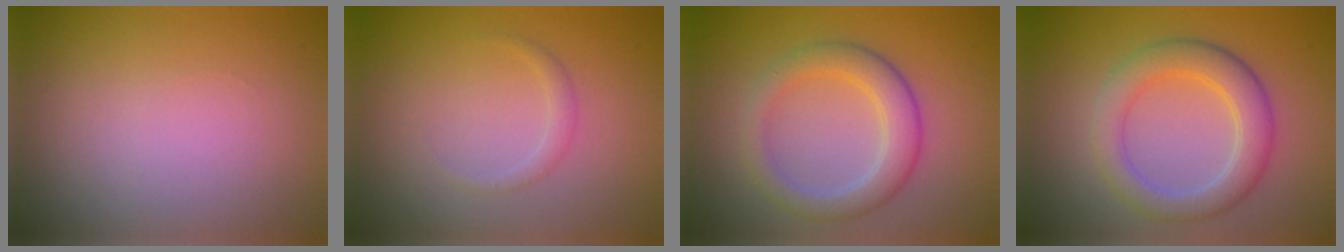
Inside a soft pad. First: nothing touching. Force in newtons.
{"total": 1.0, "press": 1.0, "slide": 0.0}
{"total": 3.9, "press": 3.9, "slide": 0.2}
{"total": 4.5, "press": 4.5, "slide": 0.3}